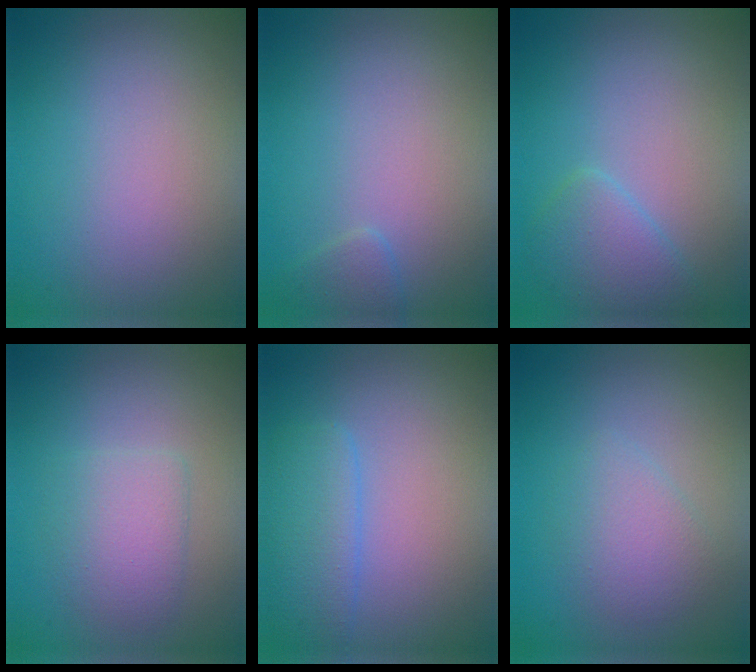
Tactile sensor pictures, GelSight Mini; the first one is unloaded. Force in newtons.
{"total": 1.0, "press": 1.0, "slide": 0.0}
{"total": 2.5, "press": 2.5, "slide": 0.1}
{"total": 2.6, "press": 2.6, "slide": 0.2}
{"total": 3.1, "press": 3.1, "slide": 0.2}
{"total": 2.4, "press": 2.4, "slide": 0.1}